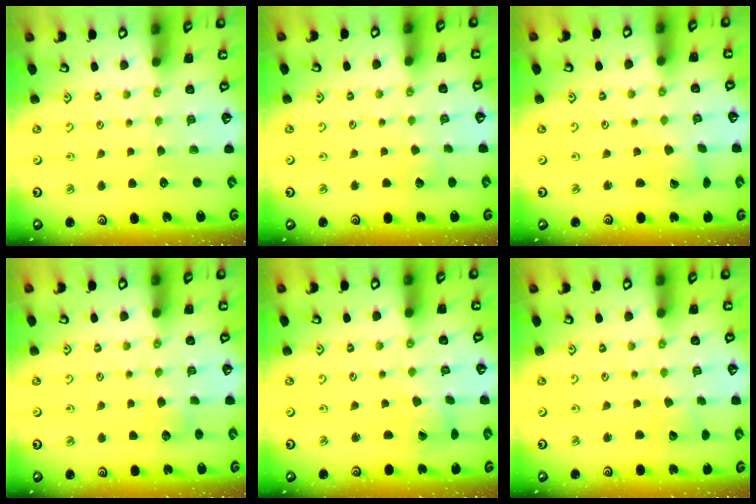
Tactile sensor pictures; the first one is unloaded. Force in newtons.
{"total": 2.3, "press": 2.3, "slide": 0.1}
{"total": 1.2, "press": 1.2, "slide": 0.1}
{"total": 4.3, "press": 4.3, "slide": 0.5}
{"total": 2.5, "press": 2.5, "slide": 0.4}
{"total": 3.8, "press": 3.8, "slide": 0.4}